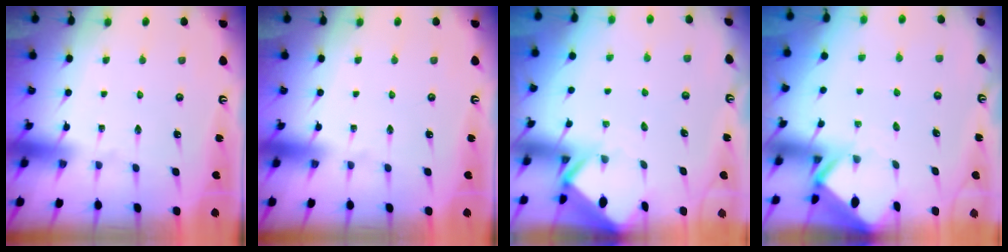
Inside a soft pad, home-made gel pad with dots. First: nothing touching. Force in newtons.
{"total": 0.0}
{"total": 2.8, "press": 2.8, "slide": 0.2}
{"total": 2.8, "press": 2.8, "slide": 0.2}